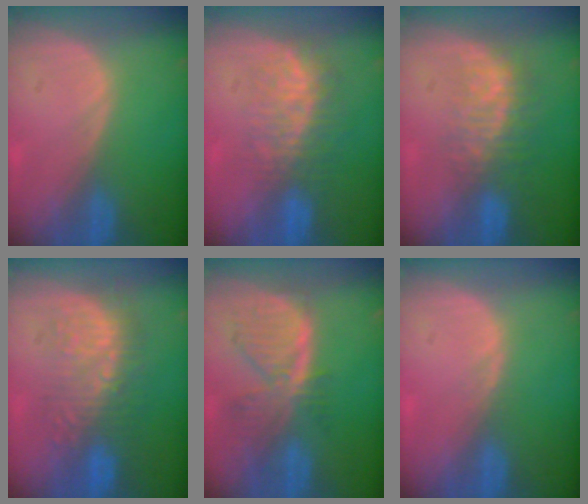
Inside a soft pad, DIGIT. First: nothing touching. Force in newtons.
{"total": 8.0, "press": 7.4, "slide": 3.1}
{"total": 7.9, "press": 6.9, "slide": 4.0}
{"total": 8.9, "press": 8.7, "slide": 2.0}
{"total": 8.1, "press": 7.0, "slide": 4.0}
{"total": 0.5, "press": 0.5, "slide": 0.1}